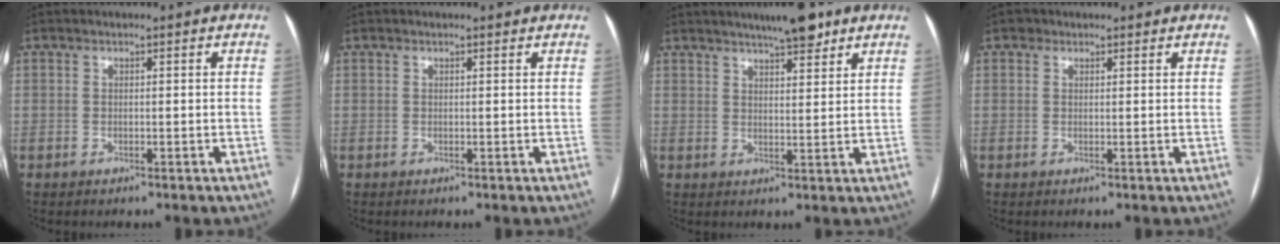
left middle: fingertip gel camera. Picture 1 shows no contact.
{"total": 1.1, "force": [1.0, 0.2, 0.3], "torque": [-0.013, 0.007, 0.013]}
{"total": 7.0, "force": [5.3, 1.3, 4.4], "torque": [-0.066, 0.012, 0.080]}
{"total": 1.4, "force": [0.9, 1.0, 0.0], "torque": [0.005, 0.007, 0.009]}